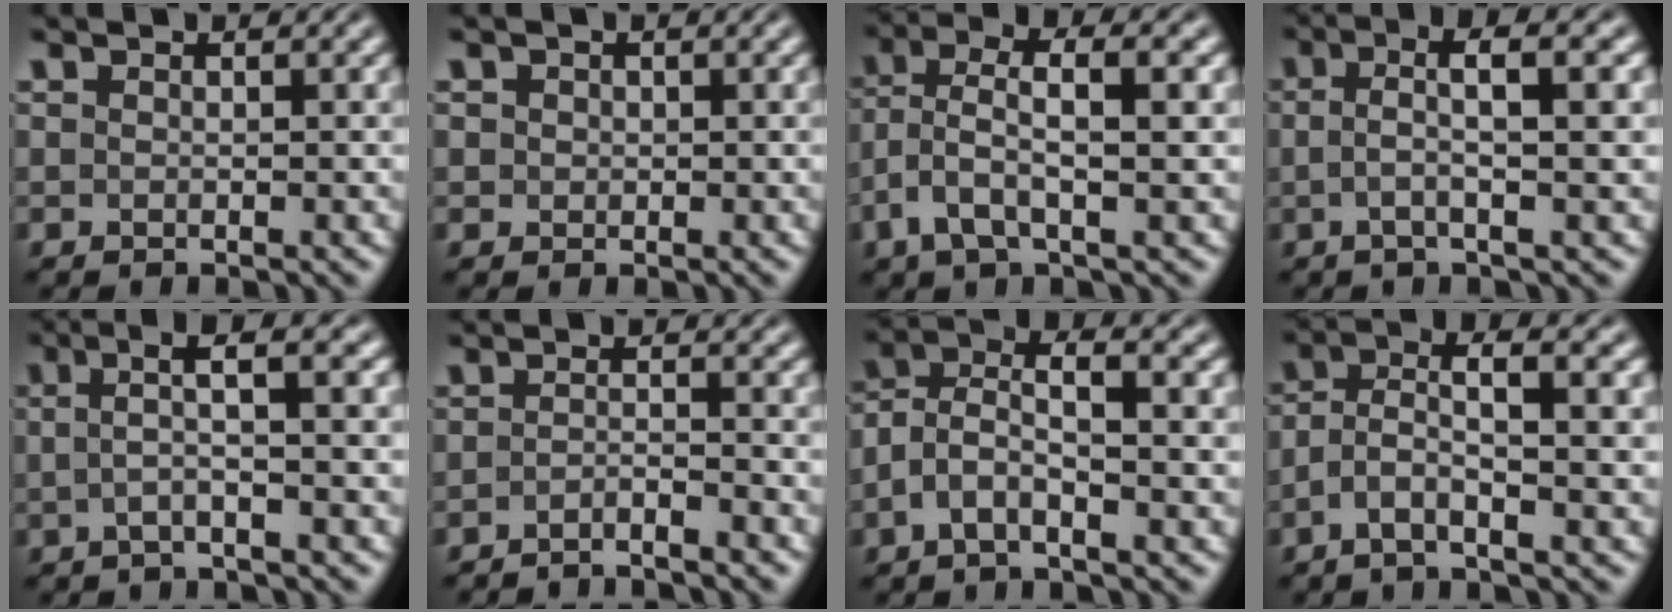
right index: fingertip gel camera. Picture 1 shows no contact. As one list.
[{"total": 1.5, "force": [0.3, 1.4, 0.4], "torque": [-0.016, -0.007, 0.007]}, {"total": 3.8, "force": [0.4, 1.6, 3.4], "torque": [-0.084, -0.015, 0.016]}, {"total": 3.7, "force": [0.4, 0.2, 3.7], "torque": [-0.057, 0.006, 0.003]}, {"total": 3.1, "force": [0.3, -0.3, 3.1], "torque": [-0.046, 0.009, 0.000]}, {"total": 2.8, "force": [-2.6, -0.7, 0.7], "torque": [-0.010, -0.011, -0.042]}, {"total": 5.0, "force": [0.4, 3.0, 4.1], "torque": [-0.088, -0.014, 0.006]}, {"total": 3.5, "force": [-0.4, 1.0, 3.3], "torque": [-0.067, -0.015, -0.004]}]